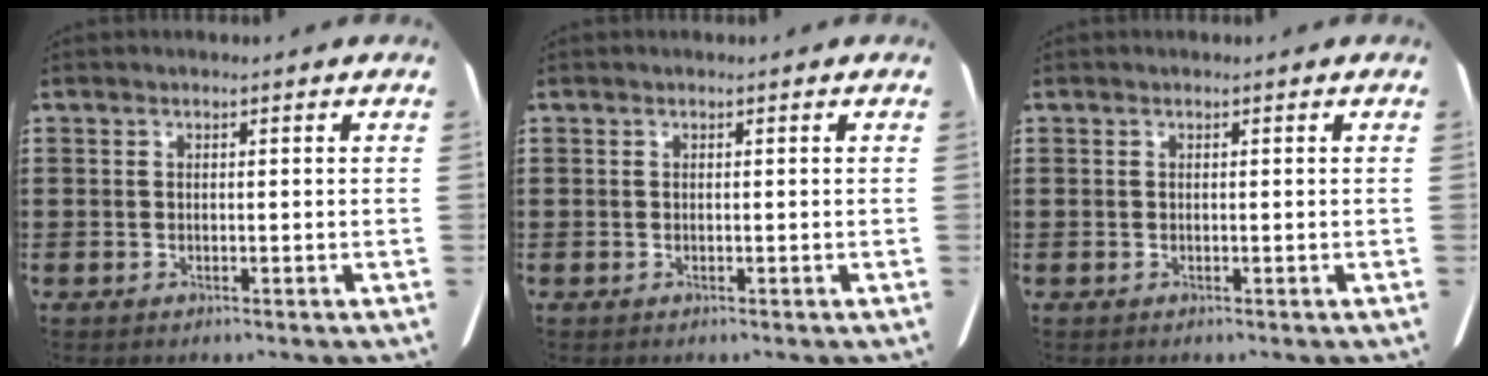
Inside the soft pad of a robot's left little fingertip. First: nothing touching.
{"total": 0.0}
{"total": 0.0}